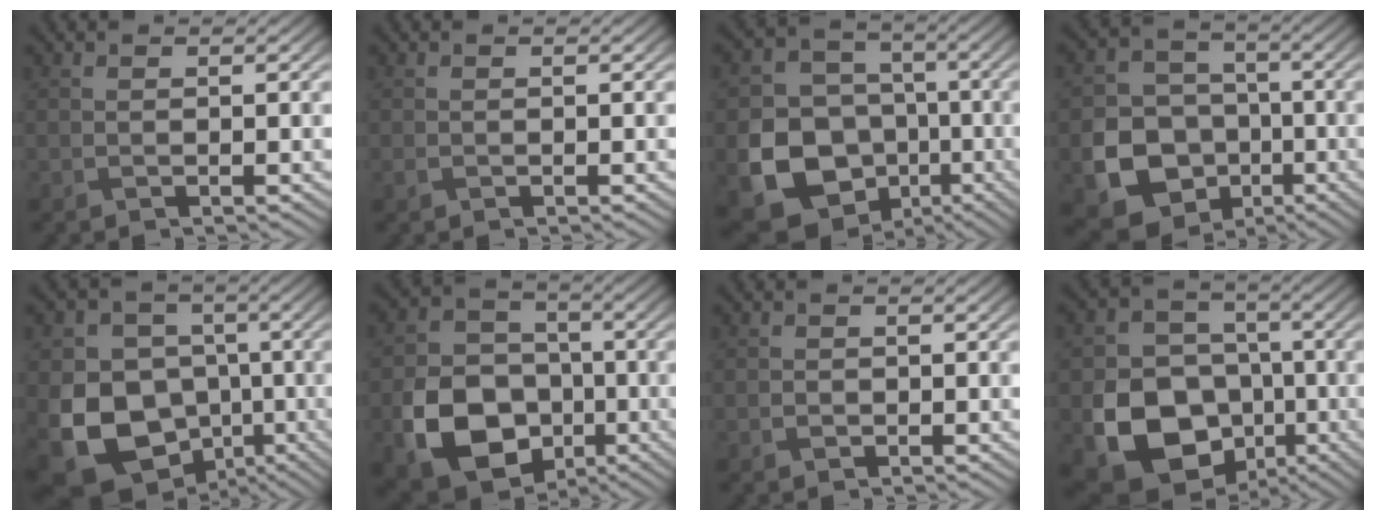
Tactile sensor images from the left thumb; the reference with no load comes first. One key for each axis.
{"total": 0.5, "fx": -0.3, "fy": 0.3, "fz": 0.3, "tx": -0.009, "ty": -0.003, "tz": -0.005}
{"total": 16.4, "fx": -6.2, "fy": 13.6, "fz": 6.8, "tx": -0.164, "ty": -0.054, "tz": -0.120}
{"total": 14.3, "fx": -5.4, "fy": 12.0, "fz": 5.6, "tx": -0.136, "ty": -0.058, "tz": -0.114}
{"total": 15.3, "fx": -4.7, "fy": 12.3, "fz": 7.6, "tx": -0.168, "ty": -0.036, "tz": -0.096}
{"total": 13.3, "fx": -4.9, "fy": 10.1, "fz": 7.2, "tx": -0.162, "ty": -0.038, "tz": -0.095}
{"total": 1.0, "fx": -0.5, "fy": 0.8, "fz": 0.4, "tx": -0.008, "ty": -0.002, "tz": -0.011}
{"total": 14.6, "fx": -5.3, "fy": 11.6, "fz": 7.3, "tx": -0.159, "ty": -0.052, "tz": -0.097}